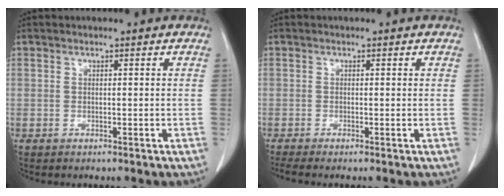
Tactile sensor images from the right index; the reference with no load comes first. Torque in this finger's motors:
{"motor_torque": [-0.09, 0.03, 0.00, 0.01]}